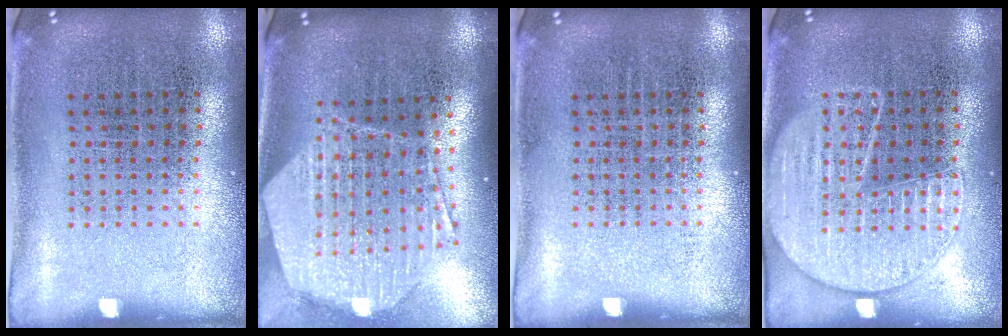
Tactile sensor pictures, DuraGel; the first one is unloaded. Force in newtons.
{"total": 2.6, "press": 2.1, "slide": 1.5}
{"total": 0.0}
{"total": 1.7, "press": 1.6, "slide": 0.2}